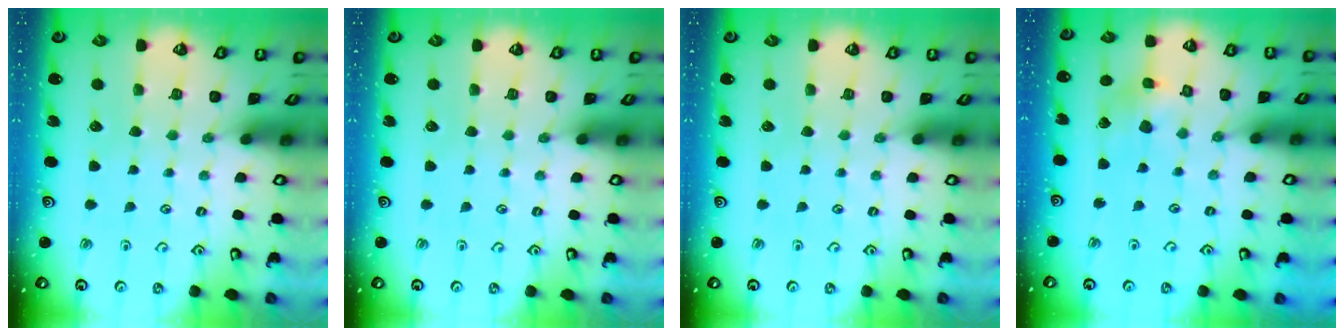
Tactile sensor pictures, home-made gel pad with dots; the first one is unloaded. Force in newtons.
{"total": 0.0}
{"total": 0.0}
{"total": 6.3, "press": 6.2, "slide": 0.6}